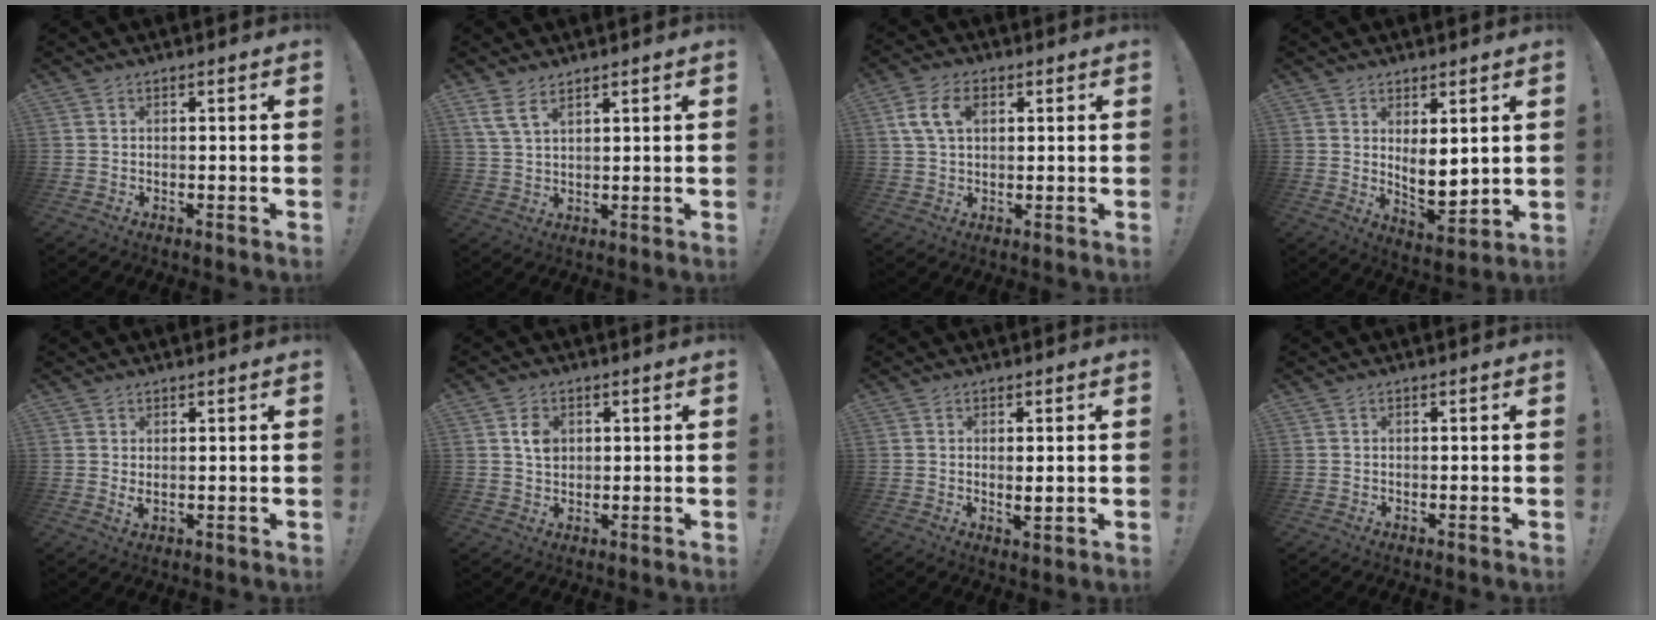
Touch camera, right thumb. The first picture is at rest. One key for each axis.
{"total": 5.4, "fx": 3.8, "fy": 2.2, "fz": 3.3, "tx": -0.057, "ty": -0.016, "tz": 0.071}
{"total": 8.4, "fx": 2.5, "fy": 5.4, "fz": 6.0, "tx": -0.106, "ty": 0.008, "tz": 0.050}
{"total": 6.9, "fx": 2.9, "fy": 3.2, "fz": 5.4, "tx": -0.063, "ty": -0.038, "tz": 0.060}
{"total": 1.9, "fx": 1.2, "fy": 0.8, "fz": 1.3, "tx": -0.008, "ty": -0.012, "tz": 0.021}
{"total": 5.2, "fx": 1.3, "fy": 4.1, "fz": 2.9, "tx": -0.030, "ty": -0.001, "tz": 0.020}
{"total": 2.6, "fx": 0.8, "fy": 0.3, "fz": 2.5, "tx": -0.028, "ty": -0.012, "tz": 0.011}
{"total": 0.0}